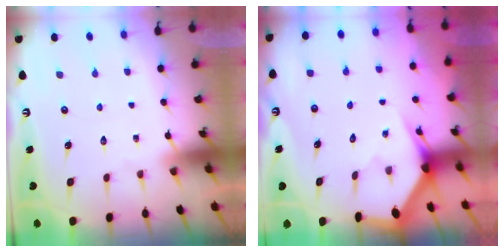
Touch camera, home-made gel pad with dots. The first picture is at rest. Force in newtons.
{"total": 3.0, "press": 3.0, "slide": 0.1}